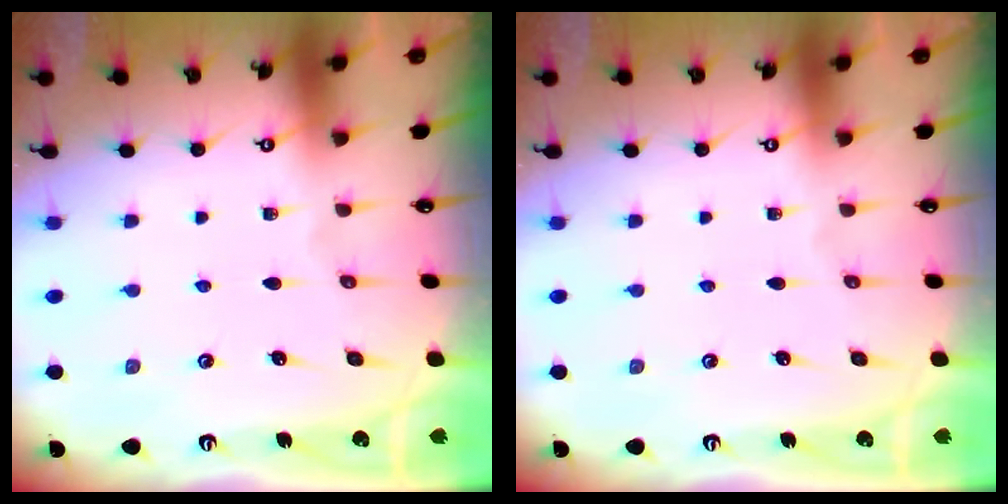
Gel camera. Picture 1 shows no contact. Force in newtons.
{"total": 0.0}